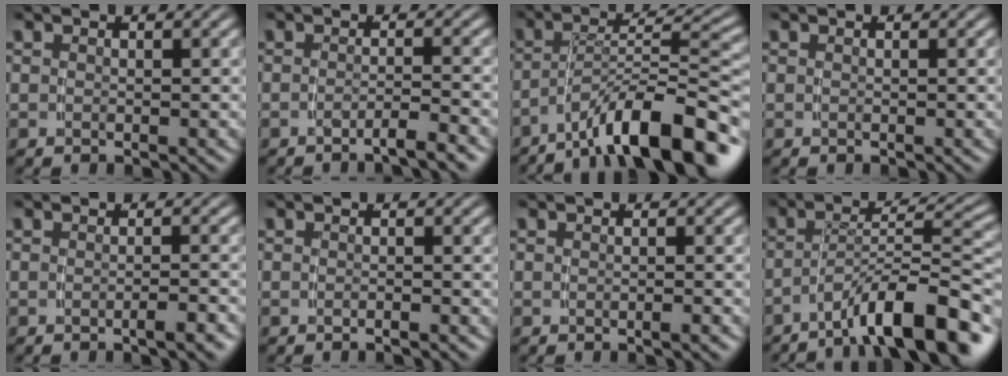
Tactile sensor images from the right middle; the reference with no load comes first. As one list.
[{"total": 2.2, "force": [-1.9, -0.5, 1.0], "torque": [-0.016, 0.002, -0.035]}, {"total": 9.8, "force": [-6.3, 2.7, 7.0], "torque": [-0.092, -0.001, -0.088]}, {"total": 0.0}, {"total": 1.6, "force": [-1.3, -0.3, 0.9], "torque": [-0.008, 0.009, -0.025]}, {"total": 0.9, "force": [-0.8, -0.5, 0.1], "torque": [-0.002, 0.005, -0.016]}, {"total": 0.6, "force": [-0.5, -0.1, 0.3], "torque": [-0.003, 0.006, -0.011]}, {"total": 8.0, "force": [-5.2, 1.5, 6.0], "torque": [-0.084, 0.001, -0.075]}]